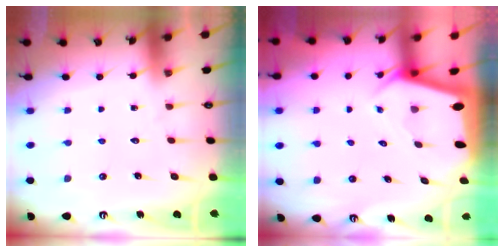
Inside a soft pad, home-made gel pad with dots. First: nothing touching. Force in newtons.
{"total": 3.0, "press": 3.0, "slide": 0.1}